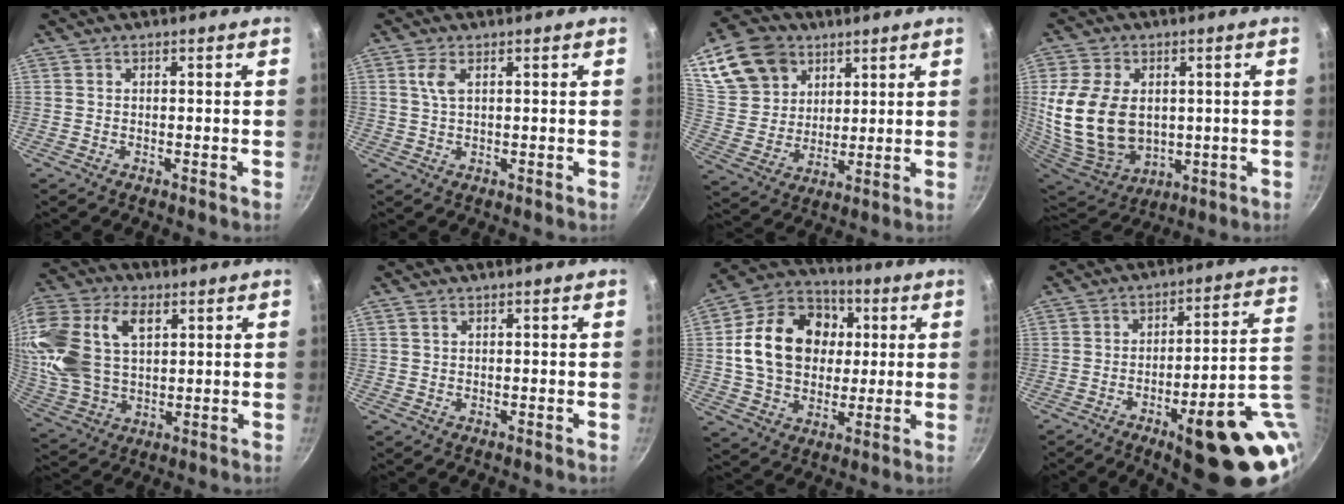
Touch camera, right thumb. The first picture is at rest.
{"total": 3.1, "force": [1.2, 1.3, 2.5], "torque": [-0.052, -0.004, 0.024]}
{"total": 17.1, "force": [8.5, 12.8, 7.4], "torque": [-0.132, -0.018, 0.168]}
{"total": 20.3, "force": [1.5, 14.6, 14.0], "torque": [-0.270, -0.014, 0.053]}
{"total": 22.4, "force": [7.0, 14.4, 15.6], "torque": [-0.341, 0.008, 0.135]}
{"total": 0.8, "force": [0.4, 0.4, 0.5], "torque": [-0.008, 0.000, 0.009]}
{"total": 19.8, "force": [2.8, 15.4, 12.1], "torque": [-0.178, 0.021, 0.045]}
{"total": 21.3, "force": [-5.5, 6.0, 19.7], "torque": [-0.215, 0.016, -0.064]}